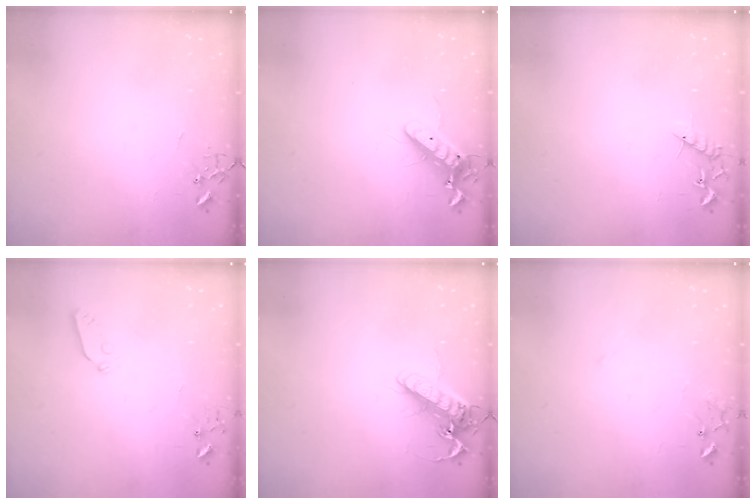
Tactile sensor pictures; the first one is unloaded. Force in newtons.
{"total": 11.6, "press": 11.4, "slide": 2.2}
{"total": 10.4, "press": 10.3, "slide": 0.9}
{"total": 3.6, "press": 3.6, "slide": 0.6}
{"total": 14.8, "press": 14.6, "slide": 2.4}
{"total": 9.5, "press": 9.5, "slide": 0.7}